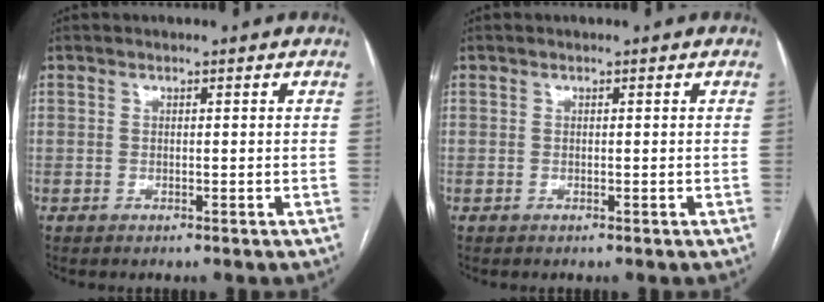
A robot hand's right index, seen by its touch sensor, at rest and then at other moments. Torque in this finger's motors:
{"motor_torque": [0.00, 0.00, 0.00, 0.00]}